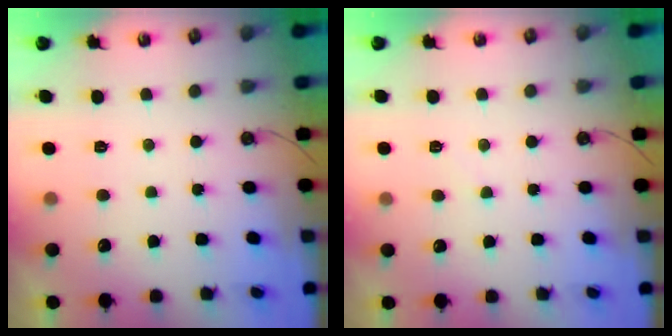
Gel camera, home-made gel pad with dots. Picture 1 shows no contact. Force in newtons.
{"total": 4.7, "press": 4.6, "slide": 0.7}